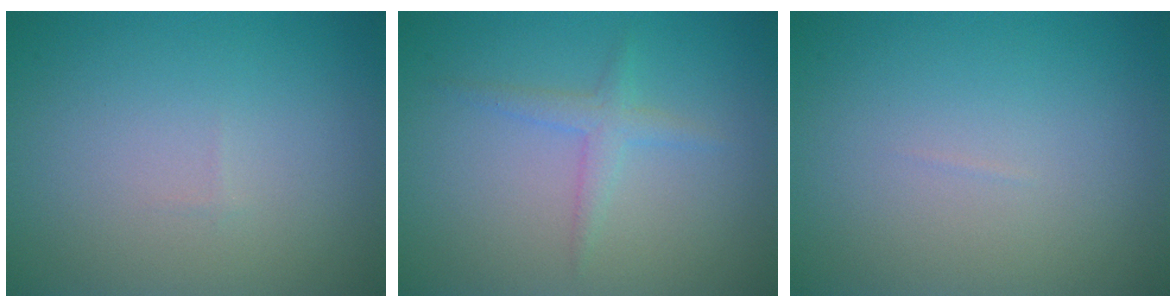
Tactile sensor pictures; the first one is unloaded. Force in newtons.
{"total": 1.7, "press": 1.7, "slide": 0.0}
{"total": 0.0}